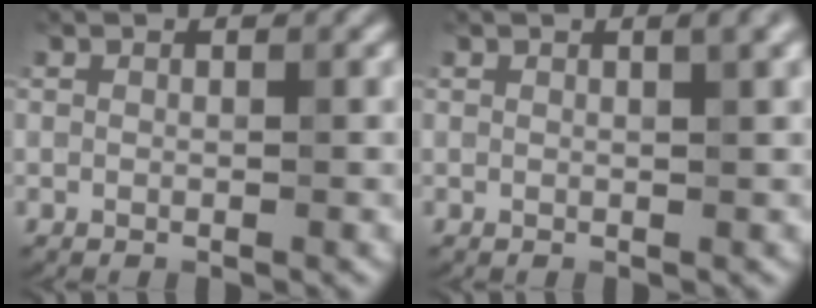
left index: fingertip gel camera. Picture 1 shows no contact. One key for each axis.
{"total": 1.7, "fx": 0.8, "fy": 0.5, "fz": 1.5, "tx": -0.014, "ty": 0.007, "tz": 0.008}